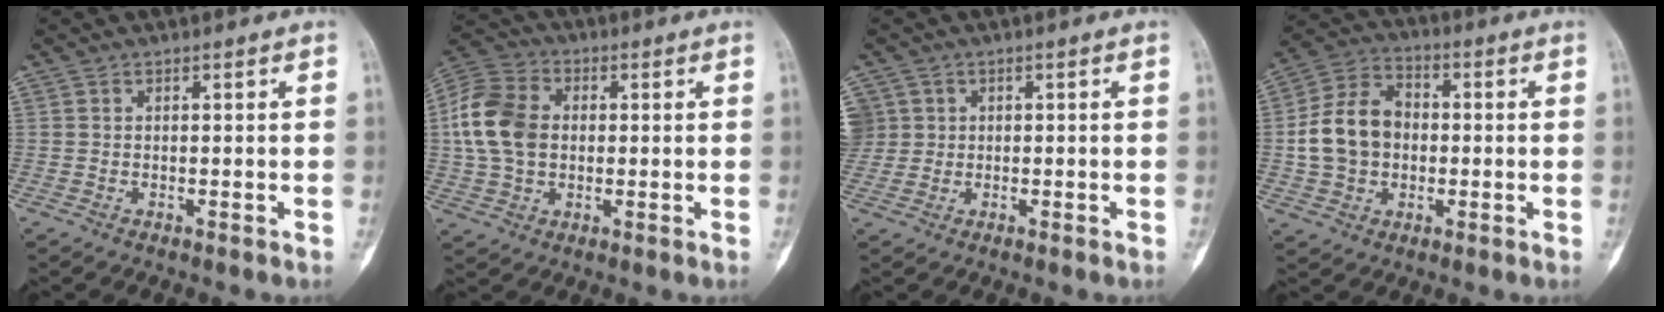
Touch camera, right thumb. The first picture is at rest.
{"total": 12.9, "force": [0.9, 9.4, 8.8], "torque": [-0.167, 0.020, 0.011]}
{"total": 5.4, "force": [1.1, 5.2, 0.7], "torque": [0.002, 0.020, 0.025]}
{"total": 12.7, "force": [-0.5, 9.9, 7.9], "torque": [-0.129, 0.027, -0.014]}